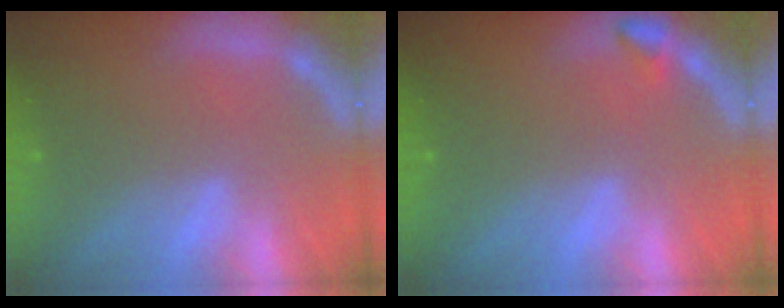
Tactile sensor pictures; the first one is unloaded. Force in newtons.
{"total": 0.9}